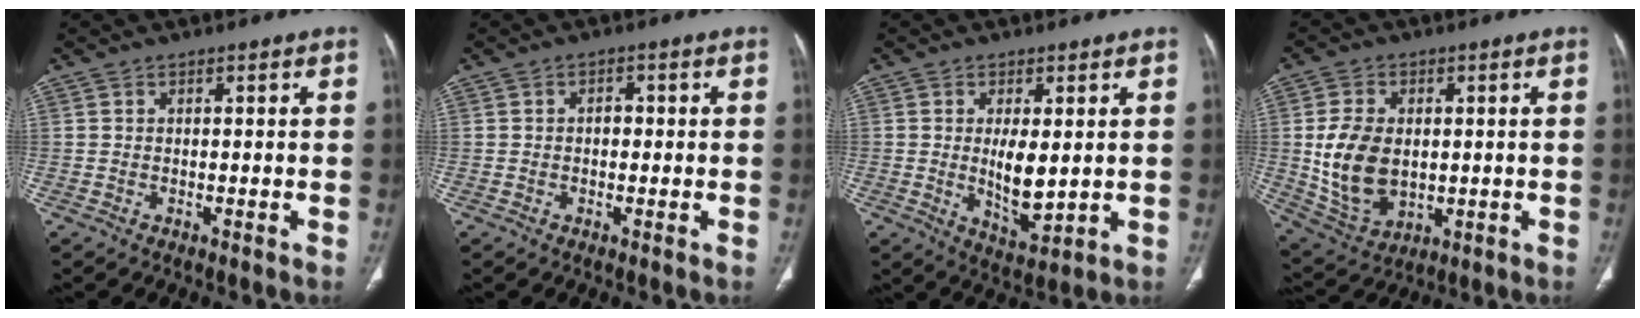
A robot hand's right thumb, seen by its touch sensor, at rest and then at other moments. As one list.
[{"total": 1.8, "force": [0.0, 1.3, 1.3], "torque": [-0.014, 0.006, -0.002]}, {"total": 7.6, "force": [0.4, 3.2, 6.9], "torque": [-0.110, -0.020, 0.017]}, {"total": 12.9, "force": [0.2, 8.7, 9.5], "torque": [-0.169, -0.008, 0.023]}]